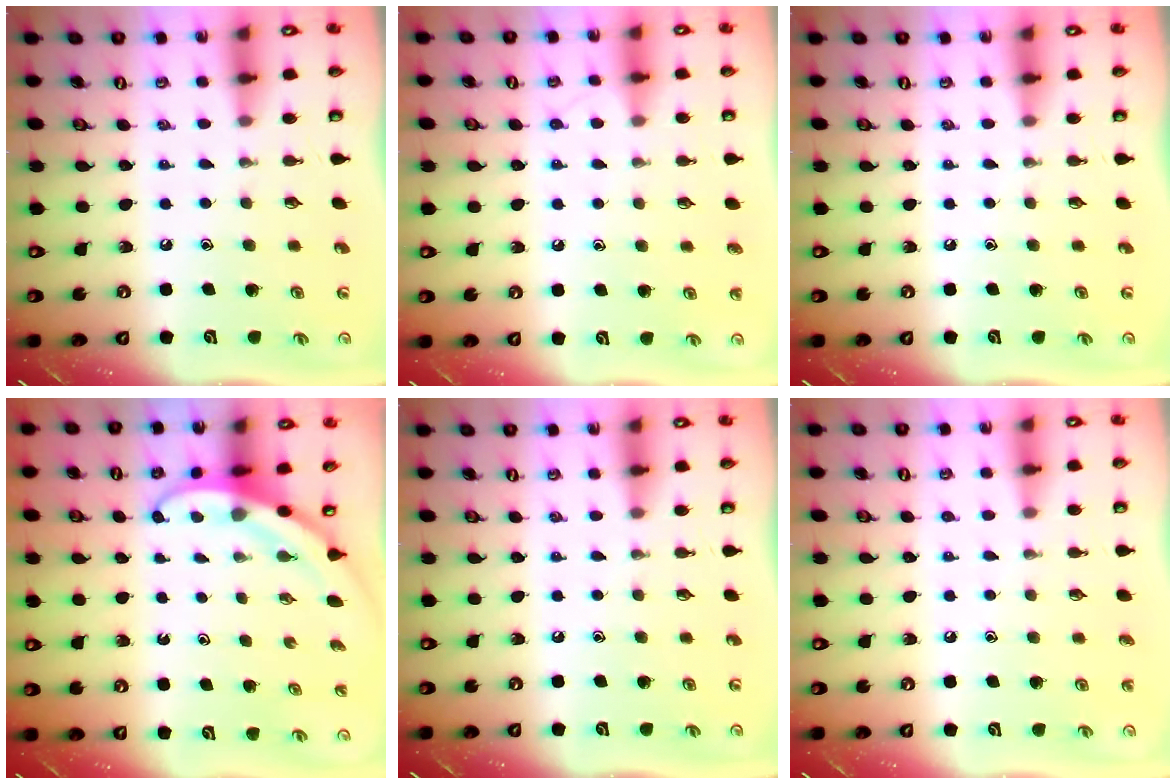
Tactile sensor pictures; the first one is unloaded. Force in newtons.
{"total": 7.1, "press": 7.1, "slide": 0.9}
{"total": 0.0}
{"total": 3.8, "press": 3.8, "slide": 0.3}
{"total": 0.0}
{"total": 2.7, "press": 2.6, "slide": 0.7}